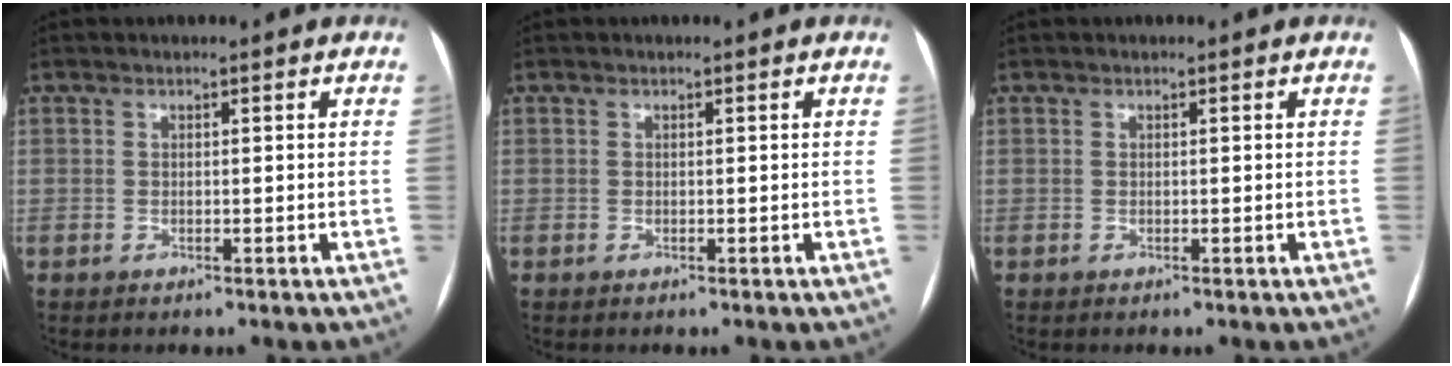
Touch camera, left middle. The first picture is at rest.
{"total": 0.0}
{"total": 0.0}